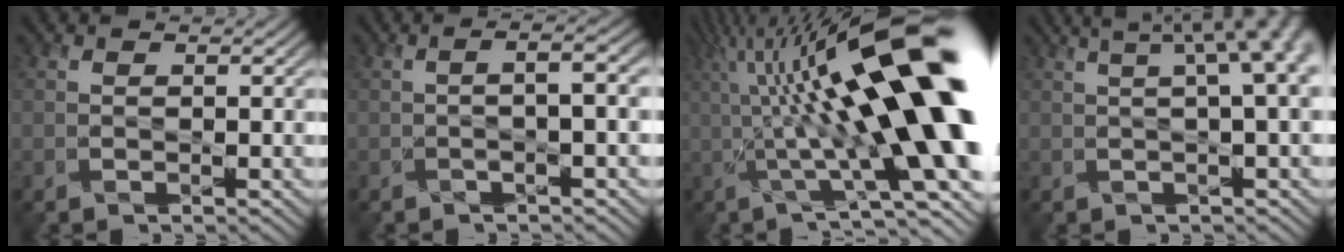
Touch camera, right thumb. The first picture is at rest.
{"total": 2.9, "force": [-0.1, 0.5, 2.8], "torque": [-0.048, 0.010, -0.006]}
{"total": 21.0, "force": [3.3, 5.1, 20.1], "torque": [-0.293, 0.038, 0.056]}
{"total": 10.9, "force": [3.8, 3.5, 9.6], "torque": [-0.107, 0.049, 0.043]}